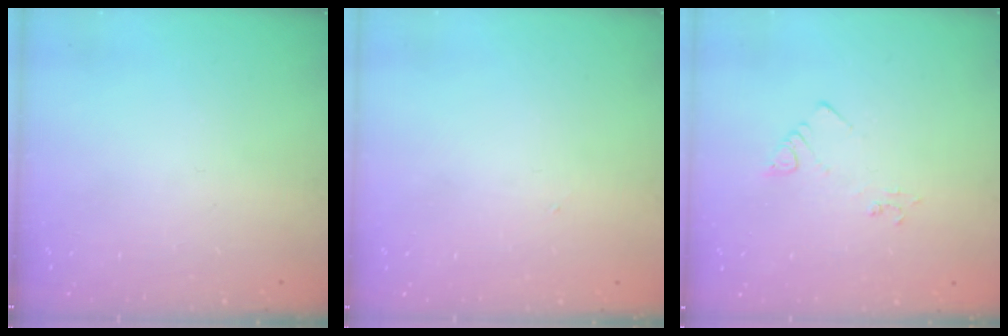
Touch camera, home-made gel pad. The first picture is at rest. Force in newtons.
{"total": 1.3, "press": 1.3, "slide": 0.2}
{"total": 2.6, "press": 2.6, "slide": 0.3}